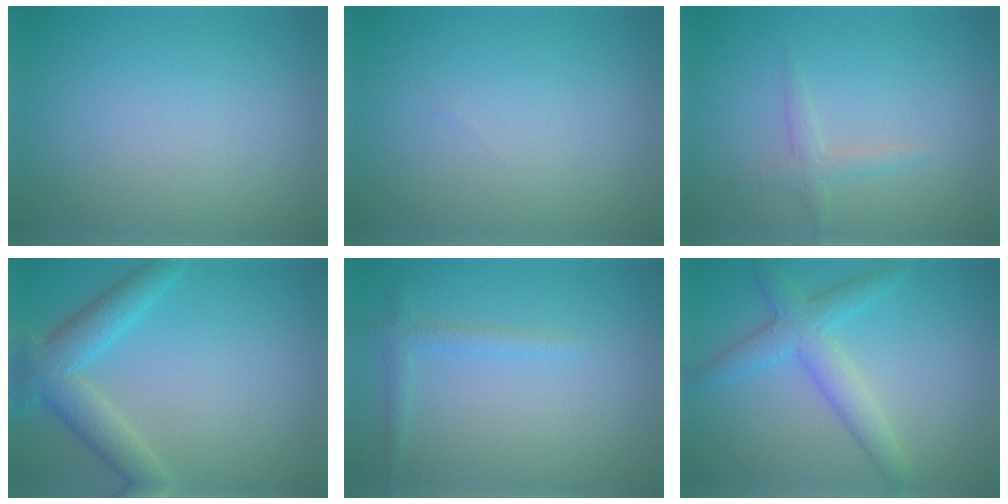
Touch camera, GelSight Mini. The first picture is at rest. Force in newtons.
{"total": 0.0}
{"total": 1.5, "press": 1.5, "slide": 0.0}
{"total": 4.8, "press": 4.8, "slide": 0.3}
{"total": 1.4, "press": 1.4, "slide": 0.1}
{"total": 3.9, "press": 3.9, "slide": 0.1}